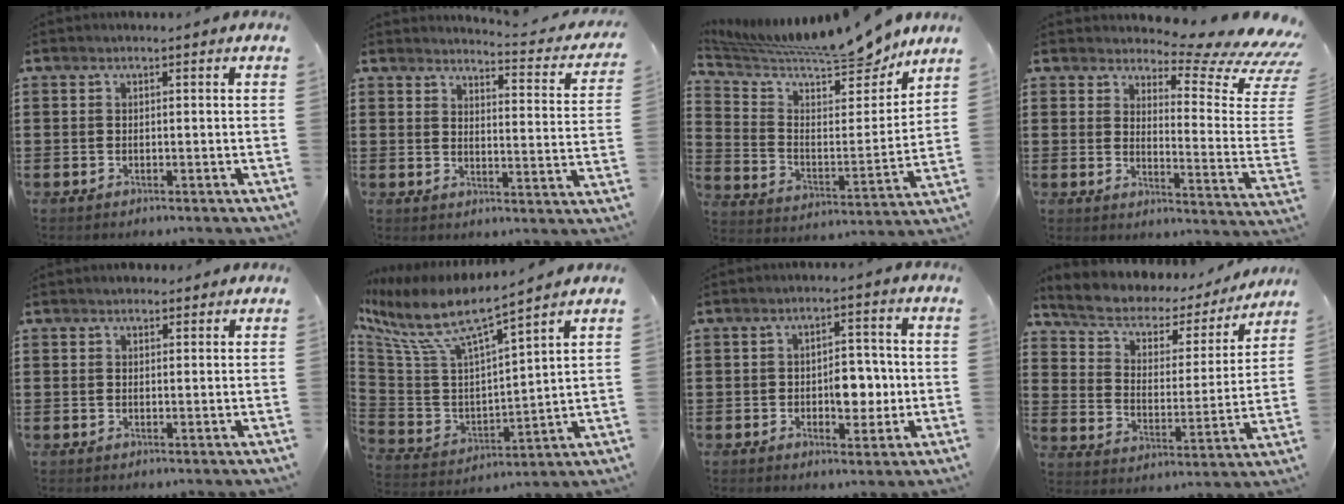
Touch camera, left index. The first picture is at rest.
{"total": 3.2, "force": [3.0, -0.1, 1.1], "torque": [-0.023, -0.031, 0.043]}
{"total": 11.6, "force": [10.8, 1.3, 4.2], "torque": [-0.102, -0.083, 0.182]}
{"total": 7.6, "force": [6.5, 1.3, 3.8], "torque": [-0.070, -0.056, 0.107]}
{"total": 1.4, "force": [1.3, 0.6, 0.1], "torque": [-0.005, 0.005, 0.025]}
{"total": 9.2, "force": [6.5, 2.0, 6.1], "torque": [-0.142, -0.041, 0.110]}
{"total": 5.7, "force": [-0.7, 3.3, 4.6], "torque": [-0.062, -0.002, -0.020]}
{"total": 4.8, "force": [3.3, 2.7, 2.2], "torque": [-0.065, -0.019, 0.049]}